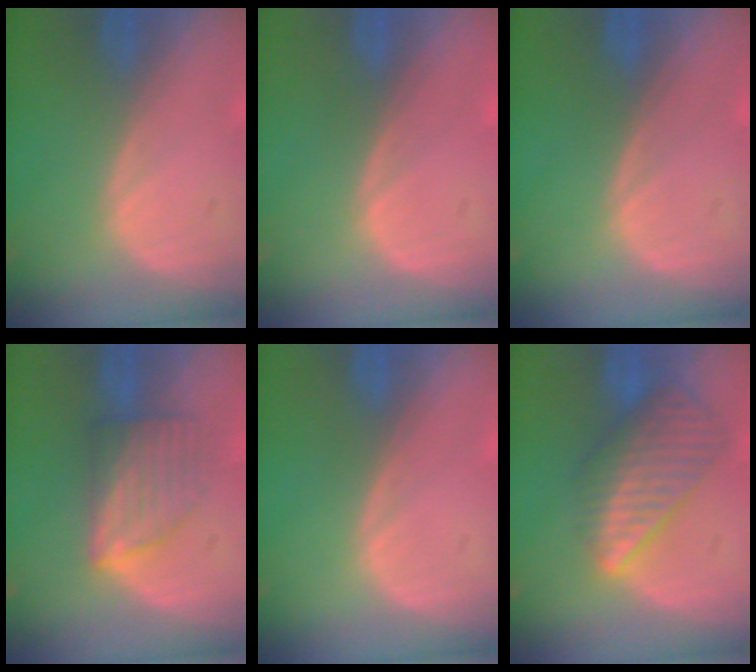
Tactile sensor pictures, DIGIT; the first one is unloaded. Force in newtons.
{"total": 0.5, "press": 0.1, "slide": 0.5}
{"total": 0.0}
{"total": 6.1, "press": 5.9, "slide": 1.3}
{"total": 0.0}
{"total": 8.4, "press": 7.5, "slide": 3.9}